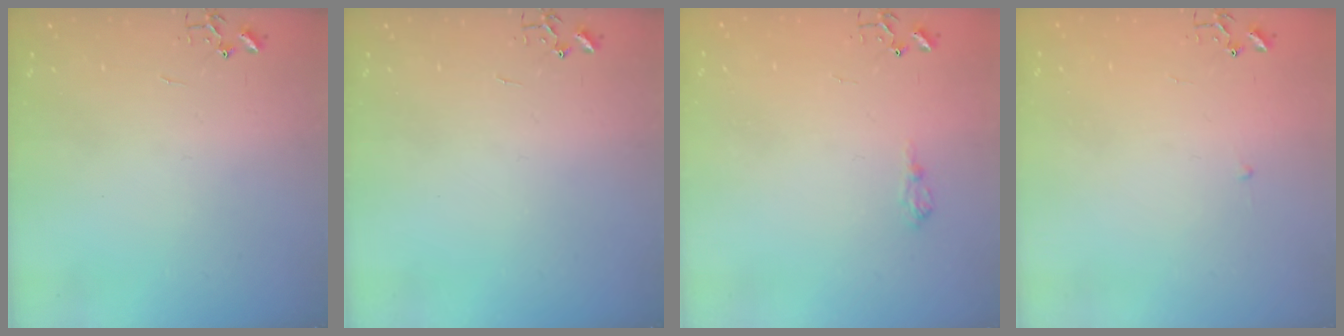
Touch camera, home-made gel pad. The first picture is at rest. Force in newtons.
{"total": 0.0}
{"total": 6.5, "press": 6.5, "slide": 0.9}
{"total": 2.3, "press": 2.3, "slide": 0.3}